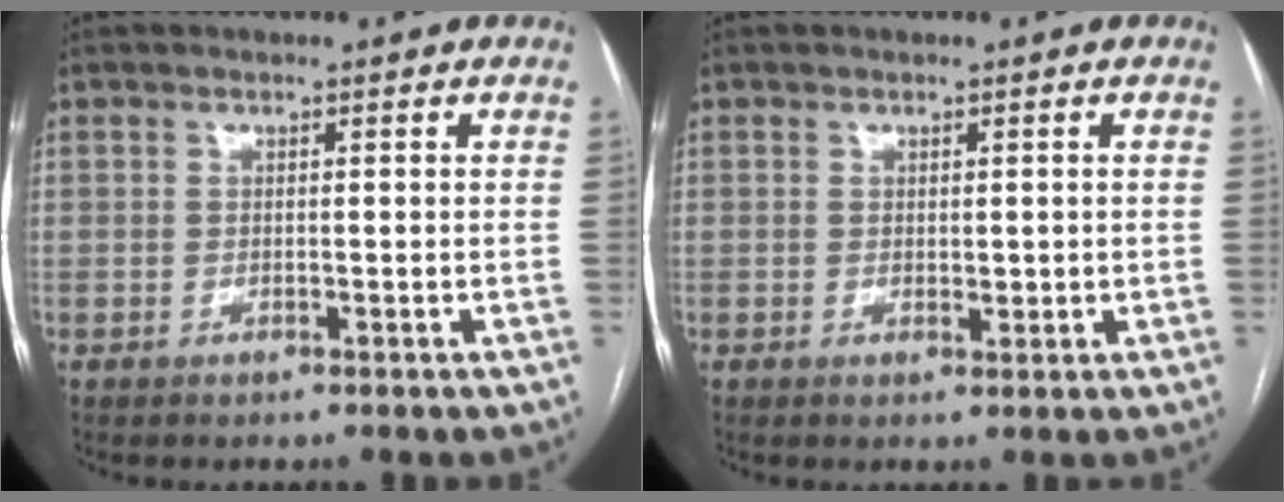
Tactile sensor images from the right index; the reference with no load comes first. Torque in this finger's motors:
{"motor_torque": [-0.11, 0.53, 0.12, 0.05]}